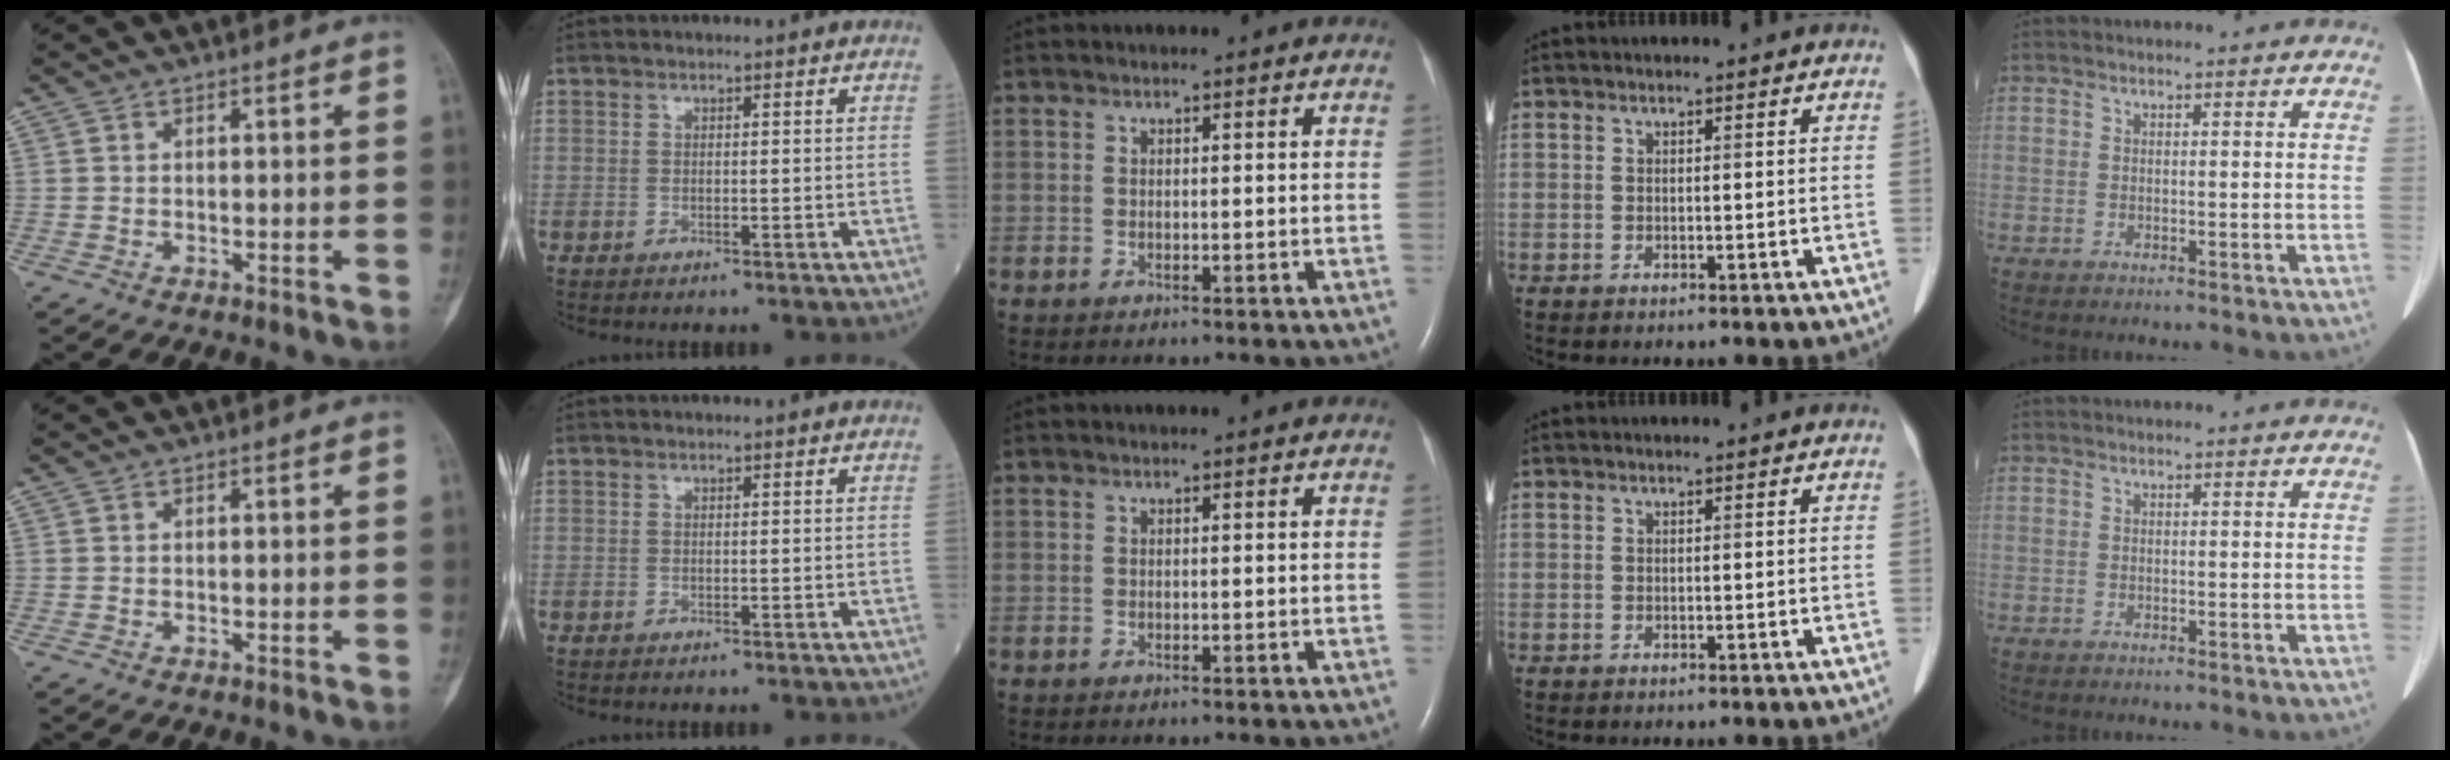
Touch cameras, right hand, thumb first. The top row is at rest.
{}